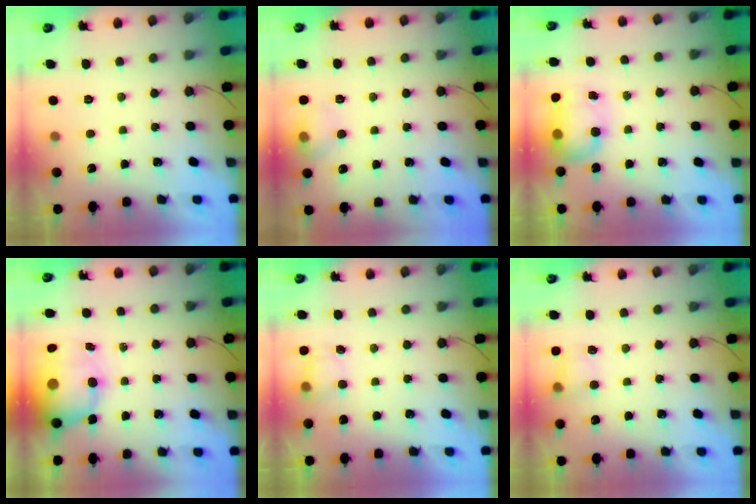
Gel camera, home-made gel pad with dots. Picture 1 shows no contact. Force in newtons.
{"total": 8.4, "press": 8.3, "slide": 1.1}
{"total": 7.7, "press": 7.6, "slide": 1.4}
{"total": 14.5, "press": 14.1, "slide": 3.4}
{"total": 4.2, "press": 4.0, "slide": 1.2}
{"total": 7.8, "press": 4.7, "slide": 6.2}